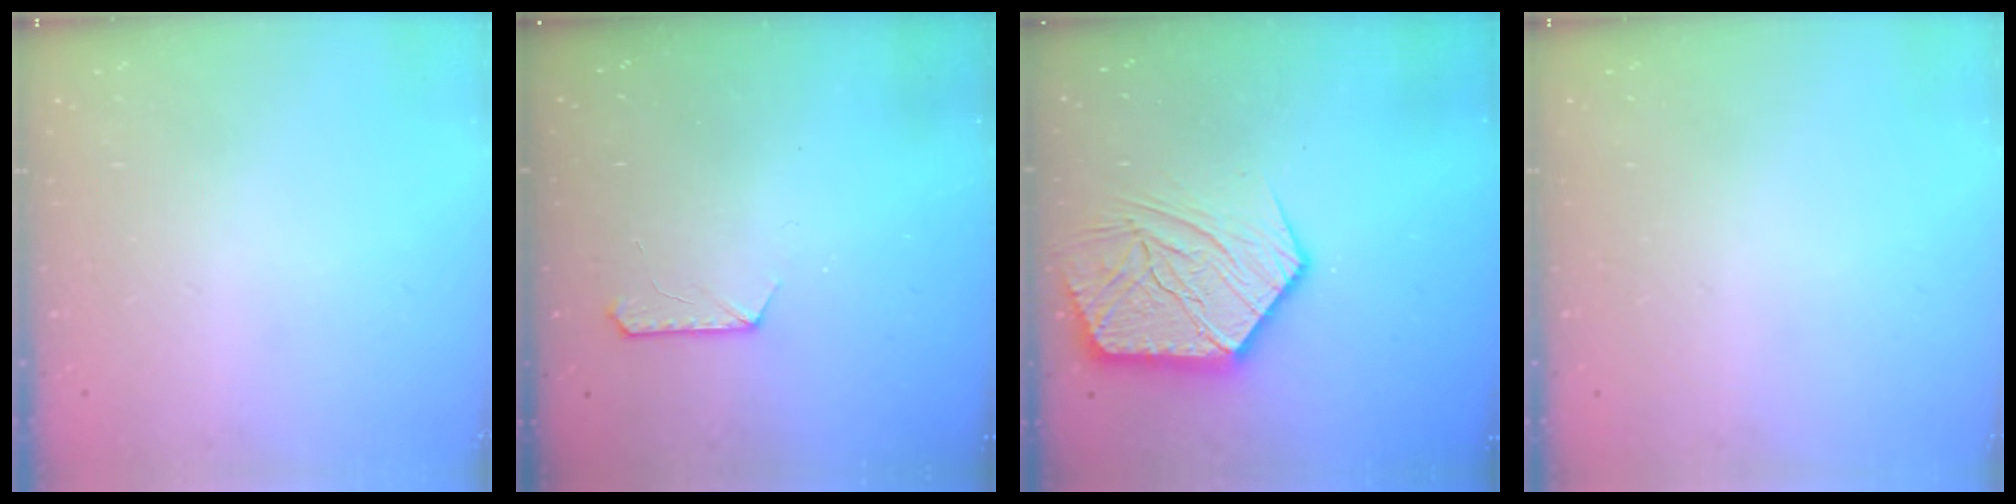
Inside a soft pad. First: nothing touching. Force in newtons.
{"total": 7.8, "press": 7.8, "slide": 0.9}
{"total": 16.2, "press": 16.1, "slide": 1.1}
{"total": 0.0}